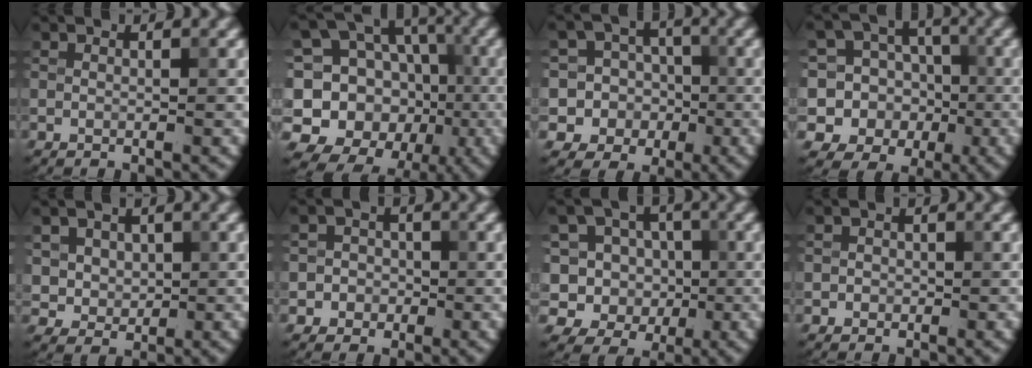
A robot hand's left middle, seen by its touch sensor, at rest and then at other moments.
{"total": 14.8, "force": [-1.7, 13.1, 6.7], "torque": [-0.164, 0.030, -0.022]}
{"total": 11.5, "force": [-1.2, 11.0, 2.8], "torque": [-0.083, 0.029, -0.042]}
{"total": 14.2, "force": [-1.9, 13.5, 4.1], "torque": [-0.131, 0.024, -0.044]}
{"total": 4.1, "force": [1.3, 3.5, 1.7], "torque": [-0.042, 0.003, 0.032]}
{"total": 3.1, "force": [-0.9, 2.9, 0.4], "torque": [0.029, 0.009, -0.034]}
{"total": 9.8, "force": [0.7, 8.9, 3.8], "torque": [-0.096, 0.061, -0.023]}
{"total": 0.9, "force": [-0.3, 0.8, 0.2], "torque": [0.010, 0.000, -0.010]}